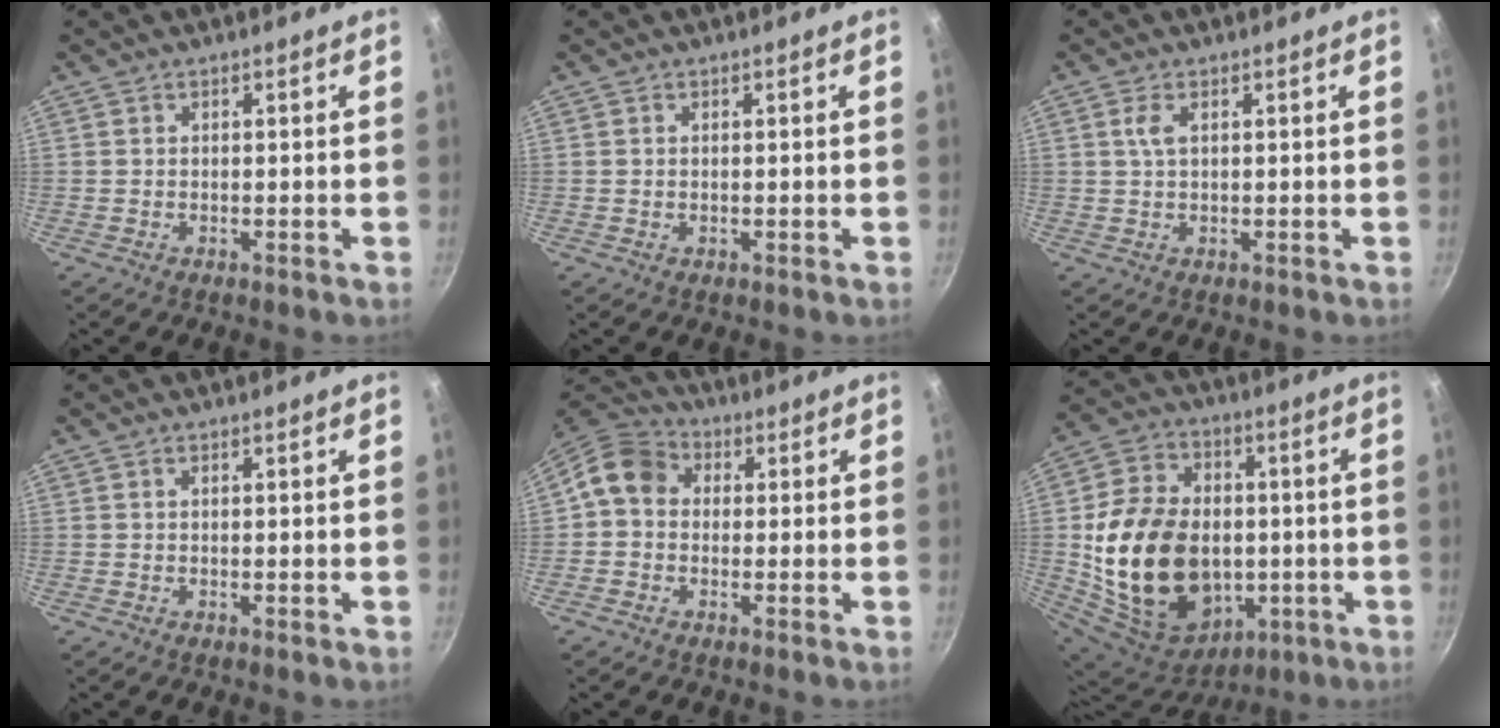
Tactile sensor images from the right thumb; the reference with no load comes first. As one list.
[{"total": 0.0}, {"total": 2.5, "force": [0.8, 1.1, 2.1], "torque": [-0.043, -0.001, 0.017]}, {"total": 0.0}, {"total": 7.7, "force": [0.6, 6.5, 4.1], "torque": [-0.056, 0.021, -0.012]}, {"total": 25.4, "force": [-1.7, 18.4, 17.4], "torque": [-0.300, 0.011, -0.011]}]